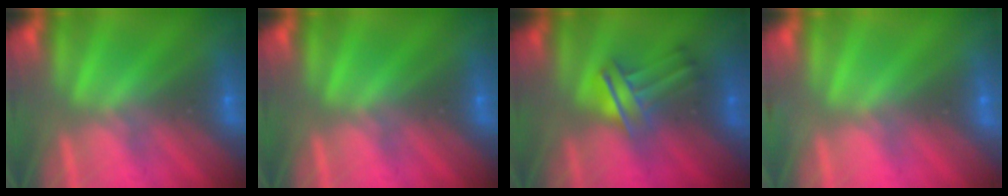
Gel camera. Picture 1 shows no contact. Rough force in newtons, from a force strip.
{"total": 0.0}
{"total": 3.4}
{"total": 2.9}